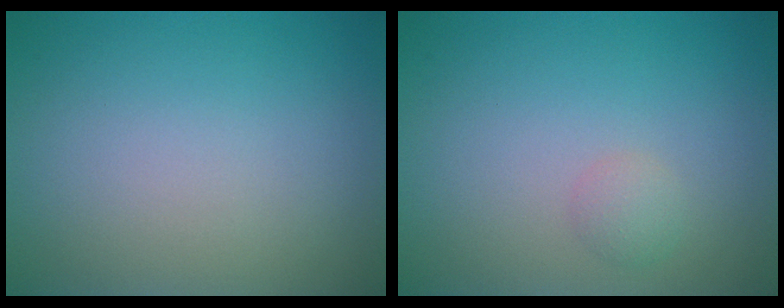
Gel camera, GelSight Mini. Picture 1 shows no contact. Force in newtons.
{"total": 1.1, "press": 1.1, "slide": 0.1}